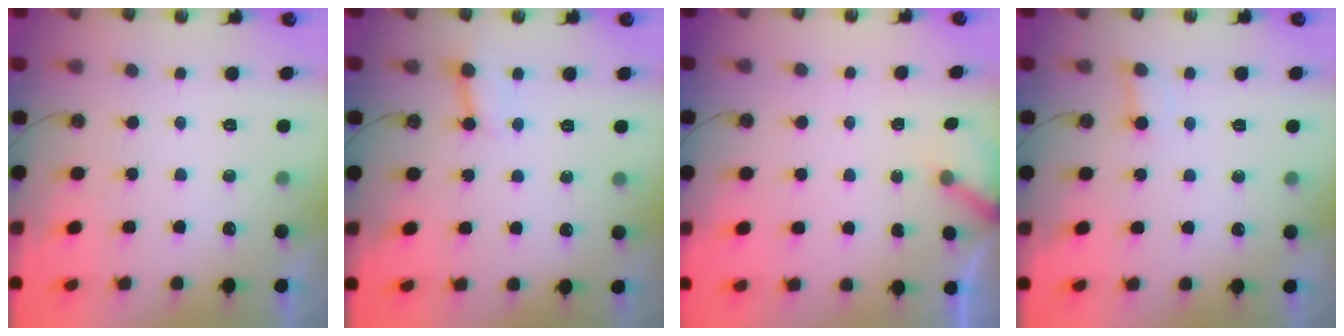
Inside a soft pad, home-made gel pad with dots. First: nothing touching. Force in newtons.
{"total": 4.5, "press": 4.4, "slide": 0.4}
{"total": 2.5, "press": 2.5, "slide": 0.3}
{"total": 3.2, "press": 3.1, "slide": 0.6}